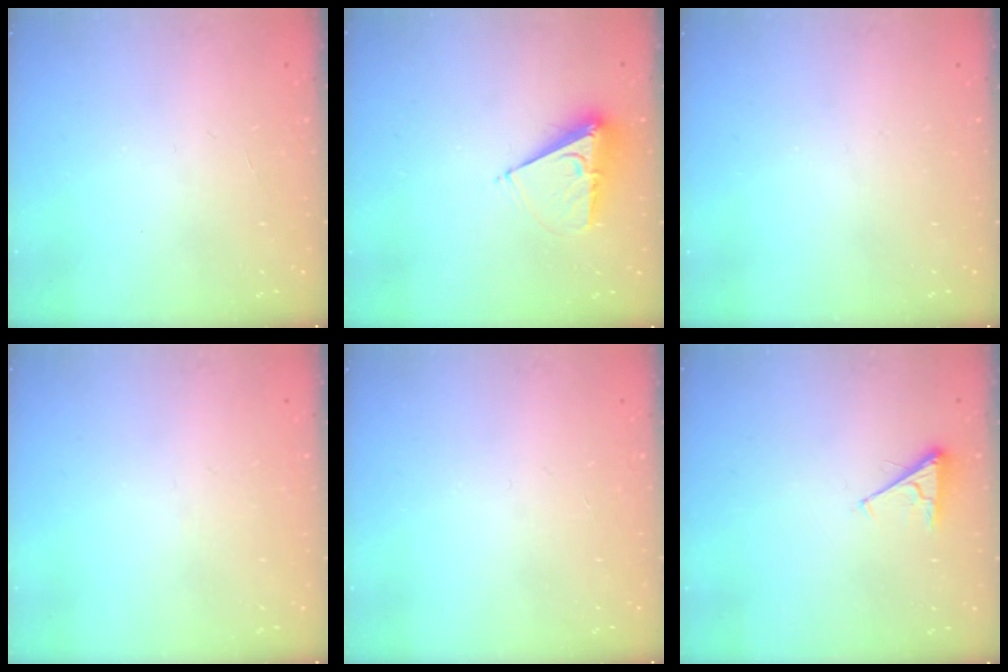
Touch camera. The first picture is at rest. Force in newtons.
{"total": 8.7, "press": 8.7, "slide": 0.4}
{"total": 0.0}
{"total": 2.7, "press": 2.6, "slide": 0.5}
{"total": 0.0}
{"total": 3.4, "press": 3.4, "slide": 0.7}